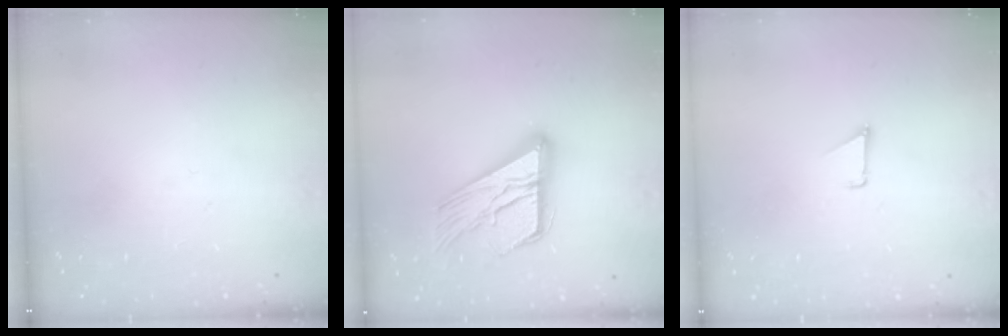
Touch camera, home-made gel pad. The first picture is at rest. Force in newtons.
{"total": 20.0, "press": 20.0, "slide": 1.8}
{"total": 0.9, "press": 0.9, "slide": 0.1}